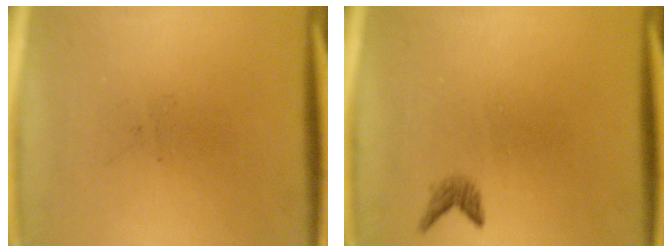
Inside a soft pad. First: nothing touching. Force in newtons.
{"total": 1.1}